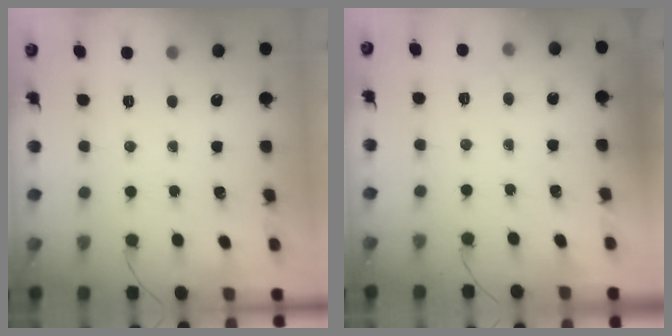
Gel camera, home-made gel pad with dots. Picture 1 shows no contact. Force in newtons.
{"total": 4.8, "press": 4.6, "slide": 1.3}